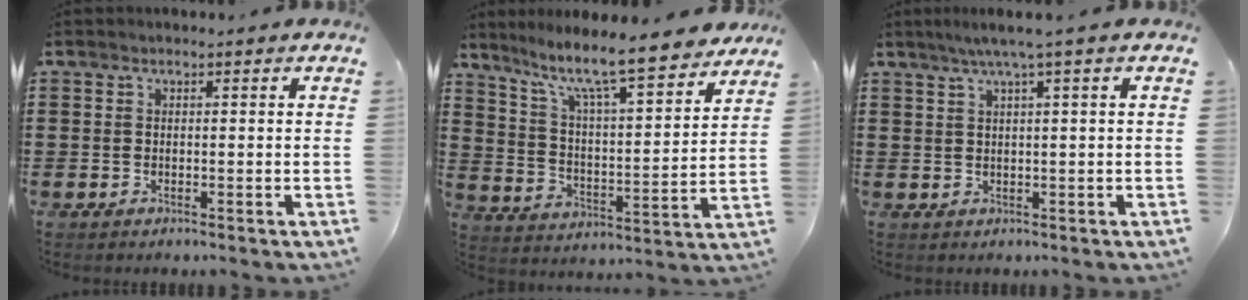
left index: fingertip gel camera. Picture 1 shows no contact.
{"total": 9.5, "force": [8.2, 0.5, 4.7], "torque": [-0.116, -0.060, 0.134]}
{"total": 2.7, "force": [1.2, -0.5, 2.3], "torque": [-0.044, -0.003, 0.020]}